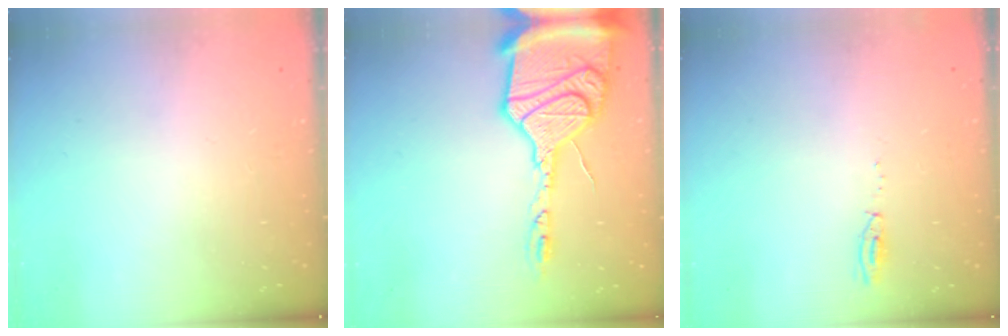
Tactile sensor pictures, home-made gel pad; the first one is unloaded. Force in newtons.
{"total": 23.1, "press": 22.5, "slide": 4.9}
{"total": 3.4, "press": 3.3, "slide": 0.8}